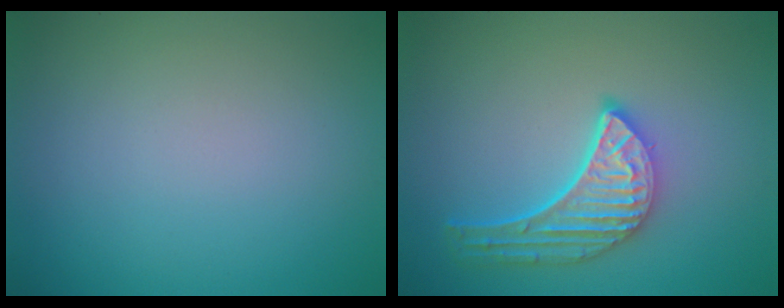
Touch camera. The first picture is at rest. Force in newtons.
{"total": 5.1, "press": 4.0, "slide": 3.2}